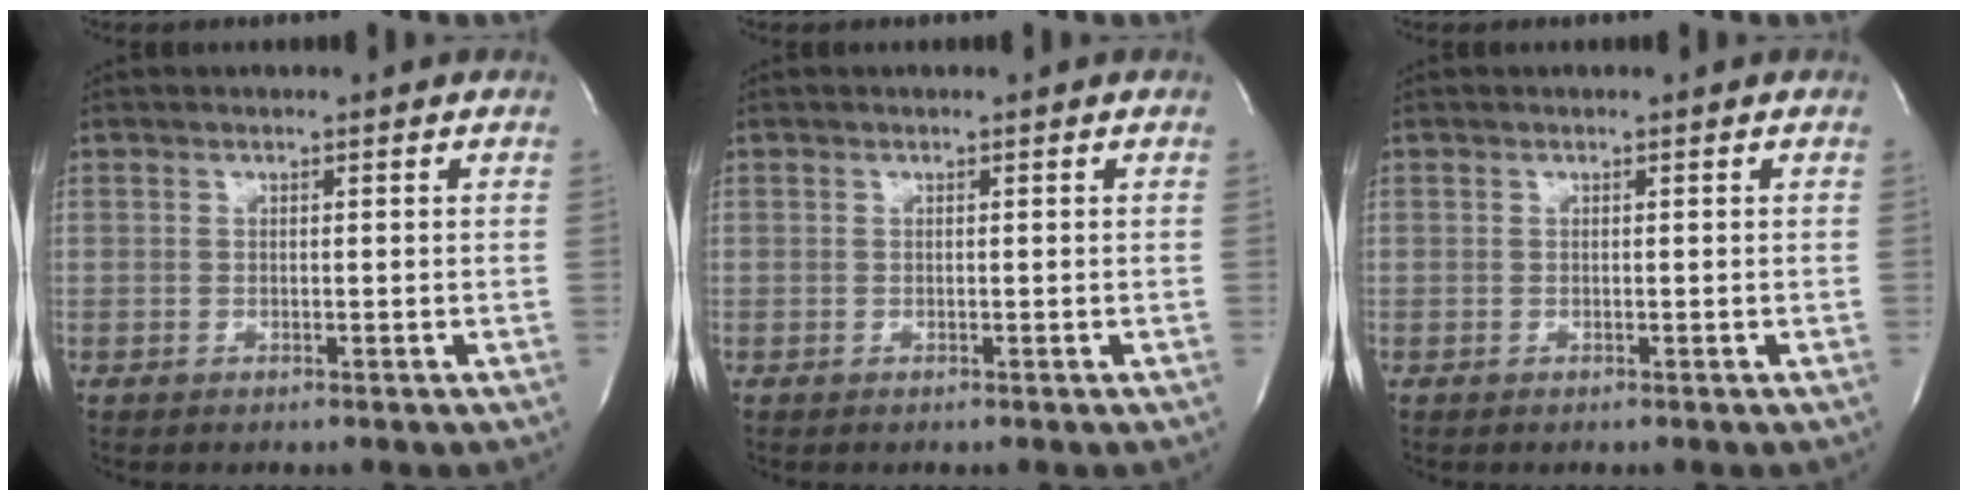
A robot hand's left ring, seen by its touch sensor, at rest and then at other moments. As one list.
[{"total": 0.0}, {"total": 0.0}]